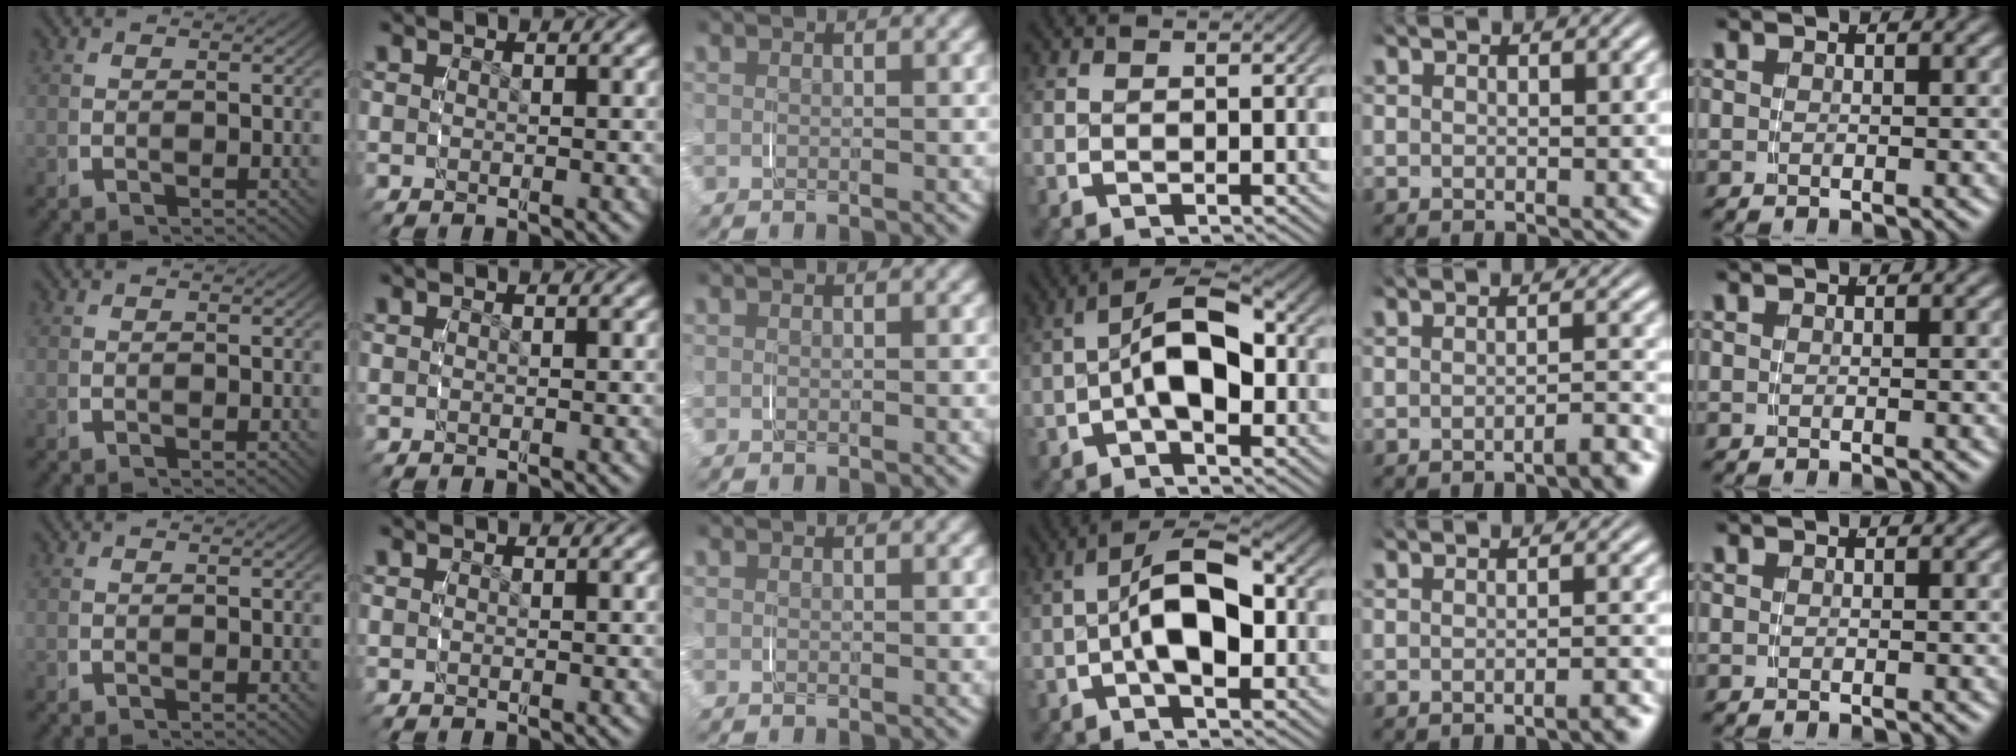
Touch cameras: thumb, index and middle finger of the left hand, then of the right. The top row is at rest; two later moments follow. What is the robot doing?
{"motion": "grasp_and_lifting", "object": "lipstick"}